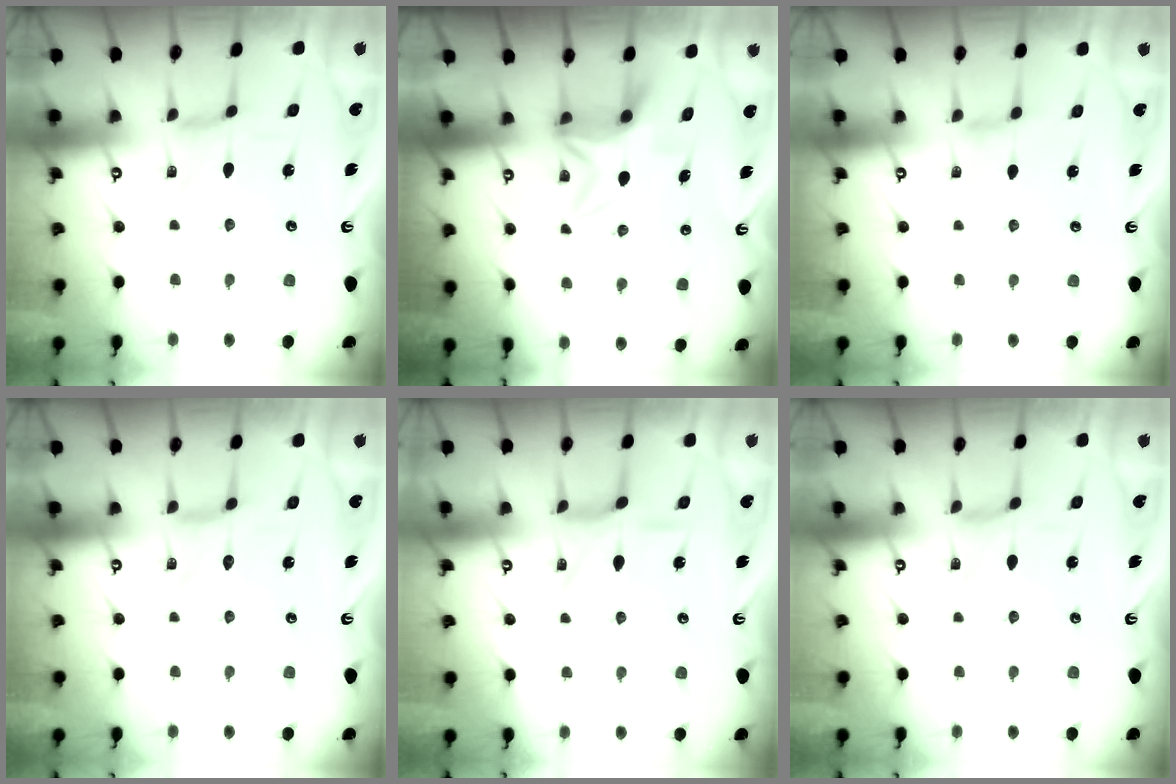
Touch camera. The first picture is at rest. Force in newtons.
{"total": 6.1, "press": 6.0, "slide": 0.8}
{"total": 1.9, "press": 1.8, "slide": 0.5}
{"total": 0.0}
{"total": 6.7, "press": 6.6, "slide": 0.7}
{"total": 0.0}